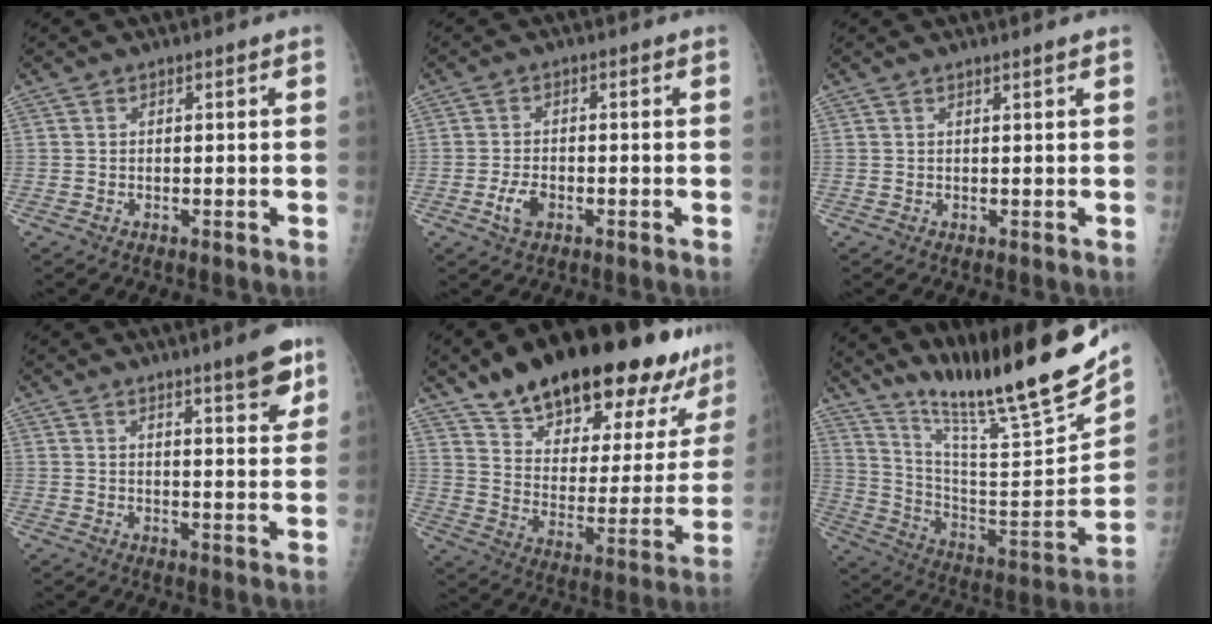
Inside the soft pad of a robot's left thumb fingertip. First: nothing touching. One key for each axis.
{"total": 3.6, "fx": -1.5, "fy": 2.1, "fz": 2.5, "tx": -0.048, "ty": 0.006, "tz": -0.026}
{"total": 0.9, "fx": 0.7, "fy": -0.1, "fz": 0.6, "tx": -0.010, "ty": -0.002, "tz": 0.013}
{"total": 7.4, "fx": 4.9, "fy": 1.1, "fz": 5.4, "tx": -0.063, "ty": -0.029, "tz": 0.066}
{"total": 30.8, "fx": 22.6, "fy": 11.8, "fz": 17.3, "tx": -0.220, "ty": -0.074, "tz": 0.331}
{"total": 25.4, "fx": 20.9, "fy": 0.9, "fz": 14.4, "tx": -0.217, "ty": -0.137, "tz": 0.346}